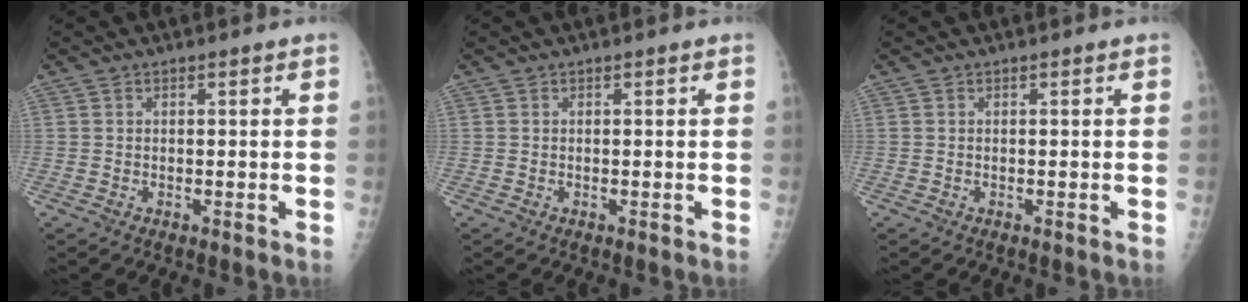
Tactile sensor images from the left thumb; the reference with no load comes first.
{"total": 0.0}
{"total": 0.0}